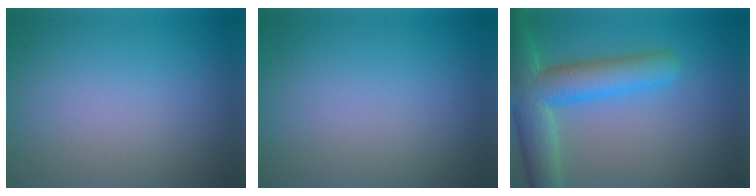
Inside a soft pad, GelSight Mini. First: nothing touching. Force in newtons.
{"total": 0.0}
{"total": 7.5, "press": 7.5, "slide": 0.4}